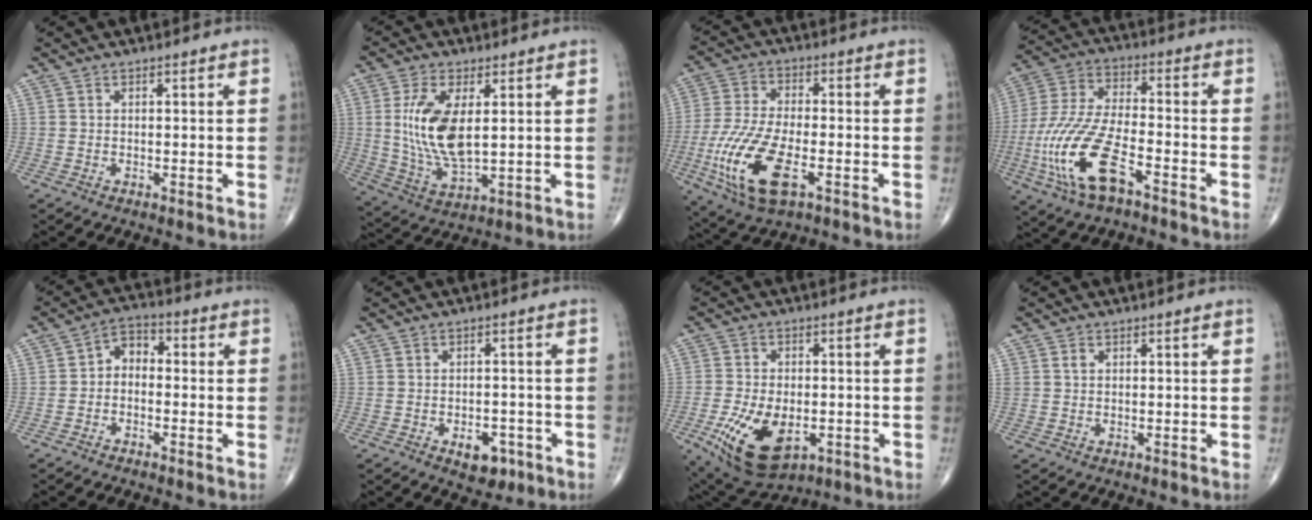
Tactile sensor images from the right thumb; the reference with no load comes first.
{"total": 13.0, "force": [2.1, 6.0, 11.3], "torque": [-0.227, -0.017, 0.051]}
{"total": 15.4, "force": [-5.2, 6.5, 12.9], "torque": [-0.284, 0.002, -0.092]}
{"total": 17.0, "force": [-7.1, 6.6, 14.0], "torque": [-0.311, 0.024, -0.131]}
{"total": 4.7, "force": [-0.7, 3.3, 3.2], "torque": [-0.034, 0.027, -0.030]}
{"total": 5.3, "force": [-2.4, 3.3, 3.3], "torque": [-0.028, 0.013, -0.026]}
{"total": 14.4, "force": [-4.6, 8.3, 10.9], "torque": [-0.198, 0.002, -0.061]}
{"total": 1.1, "force": [0.4, 0.9, 0.5], "torque": [-0.002, 0.000, 0.008]}